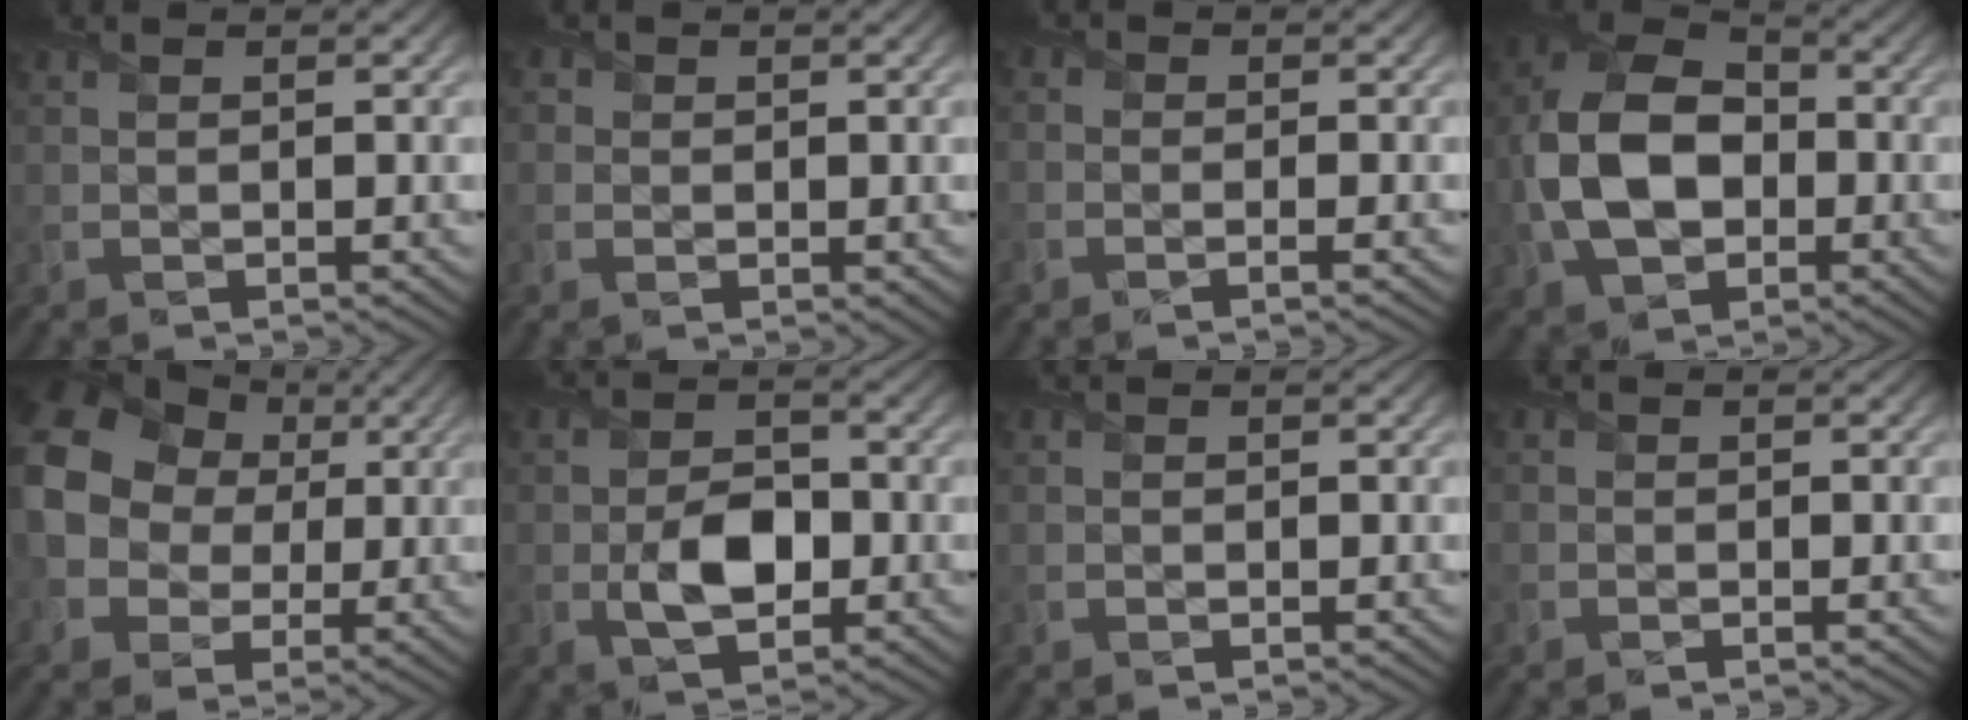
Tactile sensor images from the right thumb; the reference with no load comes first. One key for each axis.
{"total": 1.2, "fx": 0.2, "fy": 1.2, "fz": 0.4, "tx": -0.015, "ty": 0.003, "tz": 0.003}
{"total": 1.3, "fx": -0.8, "fy": 0.1, "fz": 1.0, "tx": -0.018, "ty": -0.001, "tz": -0.024}
{"total": 13.2, "fx": -2.0, "fy": 9.1, "fz": 9.4, "tx": -0.219, "ty": -0.011, "tz": -0.043}
{"total": 16.3, "fx": 2.1, "fy": 14.0, "fz": 8.1, "tx": -0.222, "ty": 0.018, "tz": 0.014}
{"total": 5.5, "fx": -1.0, "fy": 3.2, "fz": 4.3, "tx": -0.087, "ty": -0.006, "tz": -0.020}
{"total": 0.6, "fx": -0.2, "fy": 0.5, "fz": 0.0, "tx": 0.002, "ty": -0.004, "tz": -0.005}
{"total": 0.7, "fx": -0.4, "fy": 0.6, "fz": 0.0, "tx": 0.007, "ty": 0.000, "tz": -0.011}